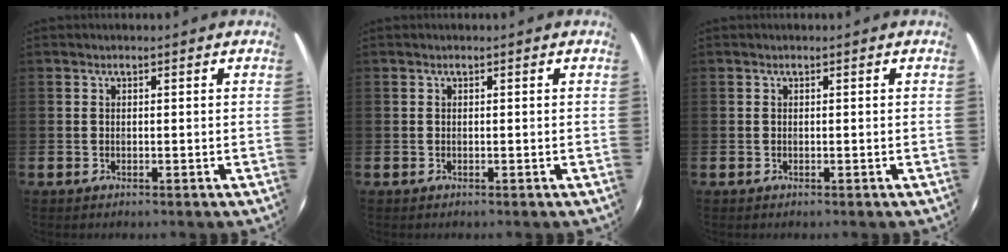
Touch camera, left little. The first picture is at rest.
{"total": 0.0}
{"total": 0.0}